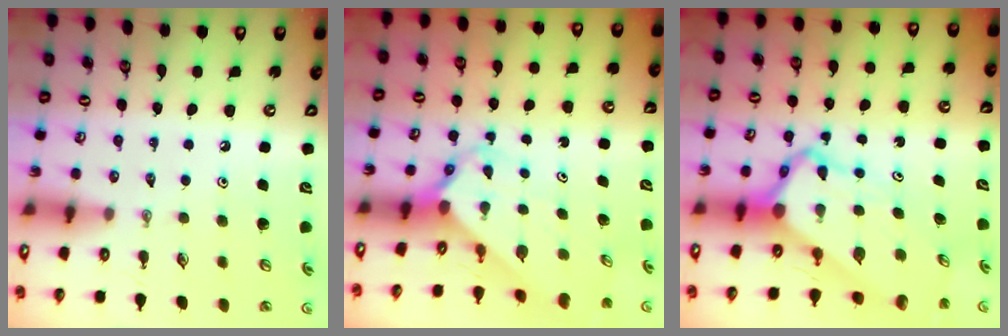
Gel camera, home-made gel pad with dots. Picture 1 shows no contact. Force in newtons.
{"total": 3.9, "press": 3.8, "slide": 0.6}
{"total": 8.8, "press": 8.8, "slide": 0.7}